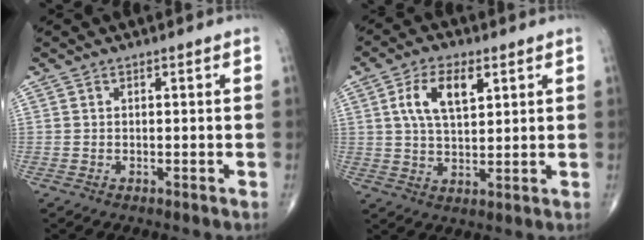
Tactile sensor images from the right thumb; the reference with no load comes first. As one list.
[{"total": 8.9, "force": [3.2, 4.4, 7.0], "torque": [-0.120, -0.006, 0.059]}]